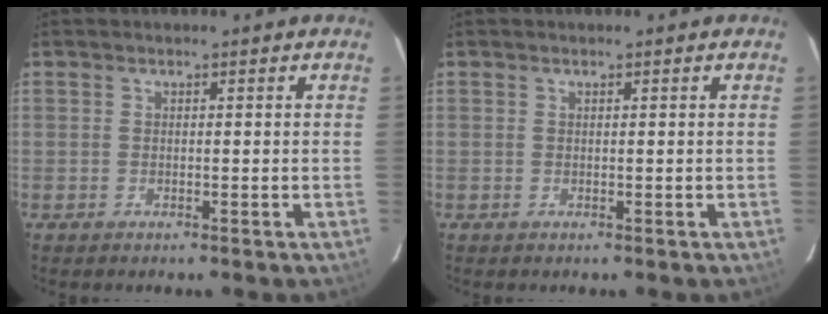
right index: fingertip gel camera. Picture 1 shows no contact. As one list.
[{"total": 0.0}]